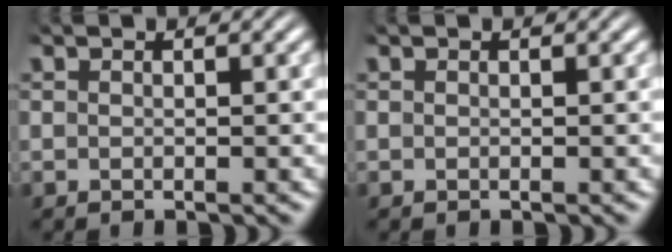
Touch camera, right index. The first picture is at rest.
{"total": 0.0}